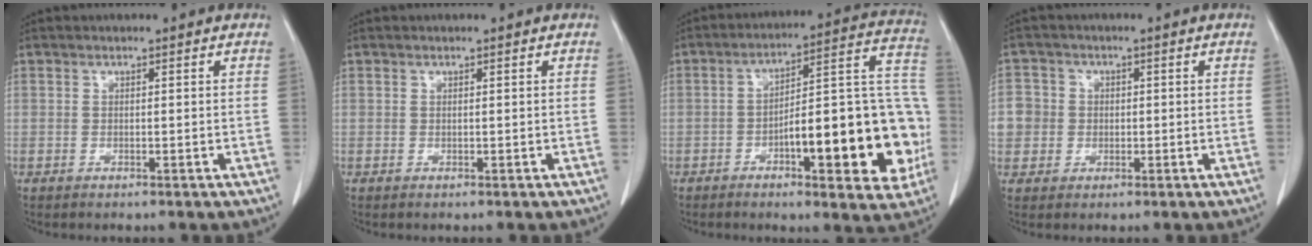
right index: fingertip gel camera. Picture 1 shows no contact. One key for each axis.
{"total": 0.0}
{"total": 20.2, "fx": -5.4, "fy": 5.1, "fz": 18.8, "tx": -0.196, "ty": 0.040, "tz": -0.064}
{"total": 5.7, "fx": -0.1, "fy": 5.6, "fz": 0.9, "tx": -0.024, "ty": 0.018, "tz": 0.000}